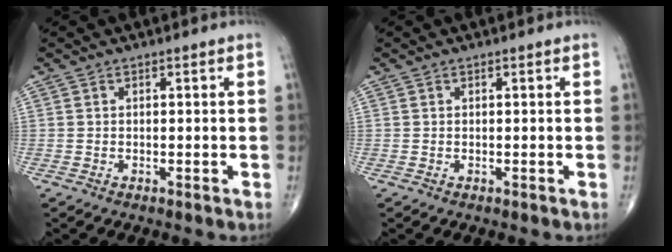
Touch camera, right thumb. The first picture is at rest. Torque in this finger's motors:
{"motor_torque": [0.17, 0.14, 0.00, -0.05, 0.00]}